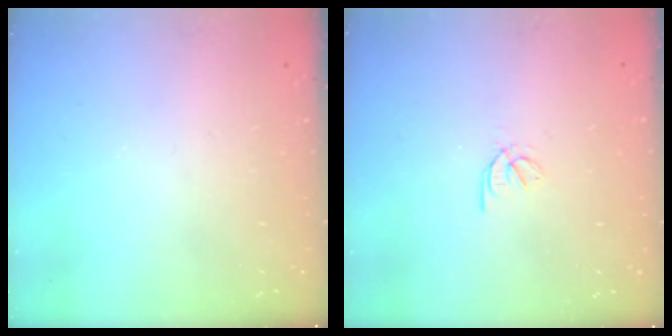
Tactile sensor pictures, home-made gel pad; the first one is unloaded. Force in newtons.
{"total": 2.3, "press": 2.2, "slide": 0.5}